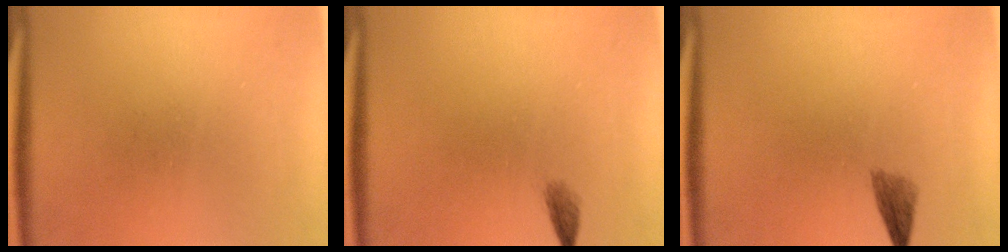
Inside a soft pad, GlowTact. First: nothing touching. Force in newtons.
{"total": 1.0}
{"total": 1.7}